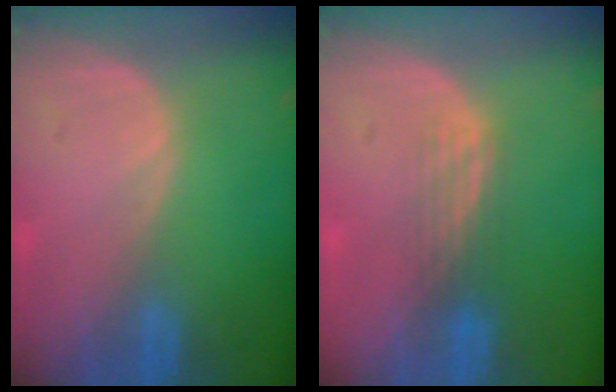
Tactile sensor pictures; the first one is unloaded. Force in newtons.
{"total": 2.8, "press": 2.5, "slide": 1.3}